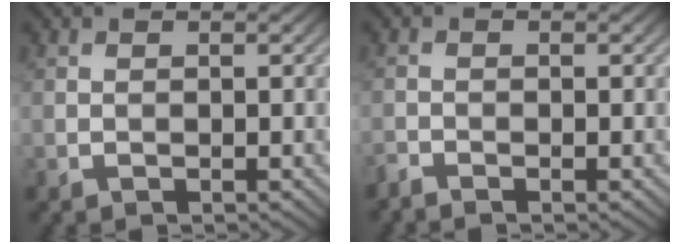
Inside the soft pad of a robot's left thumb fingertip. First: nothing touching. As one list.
[{"total": 1.1, "force": [-1.1, 0.0, 0.2], "torque": [-0.006, -0.005, -0.029]}]